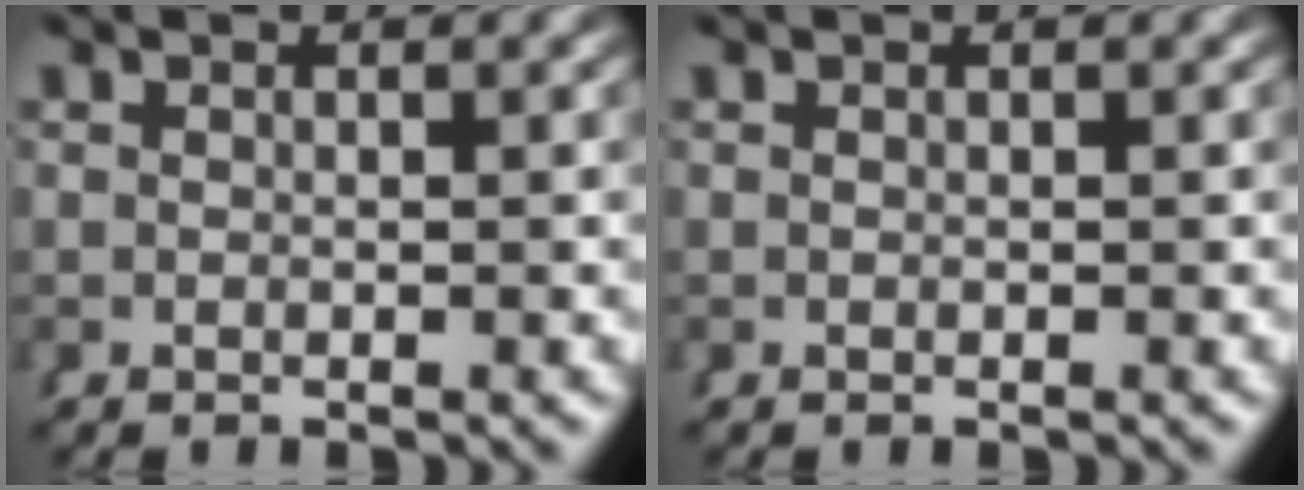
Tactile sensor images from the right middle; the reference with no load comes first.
{"total": 0.0}